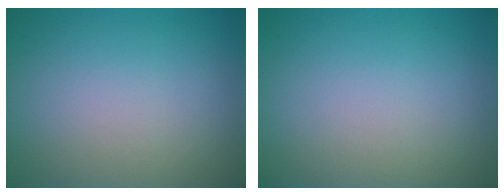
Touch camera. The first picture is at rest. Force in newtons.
{"total": 0.0}